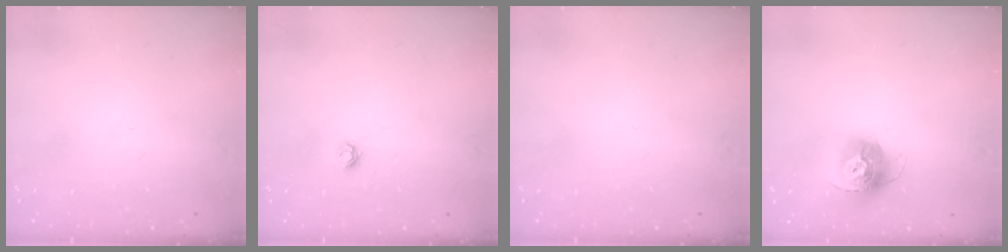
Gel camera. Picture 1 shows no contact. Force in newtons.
{"total": 3.8, "press": 3.8, "slide": 0.5}
{"total": 0.0}
{"total": 13.8, "press": 13.8, "slide": 1.0}